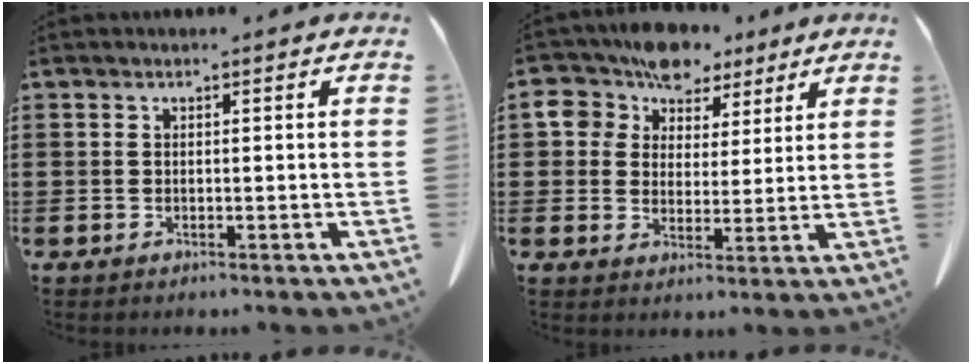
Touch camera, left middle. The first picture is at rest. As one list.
[{"total": 8.2, "force": [6.3, 5.0, 1.8], "torque": [-0.070, -0.014, 0.117]}]